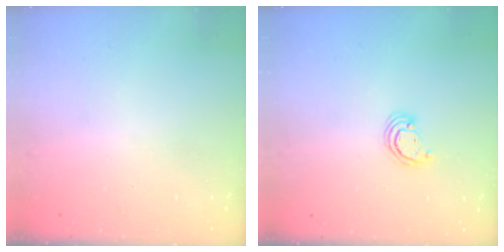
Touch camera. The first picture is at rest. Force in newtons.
{"total": 2.6, "press": 2.5, "slide": 0.2}